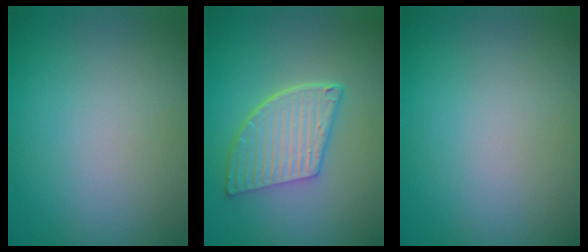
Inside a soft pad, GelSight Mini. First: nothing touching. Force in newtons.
{"total": 5.5, "press": 4.2, "slide": 3.5}
{"total": 0.0}